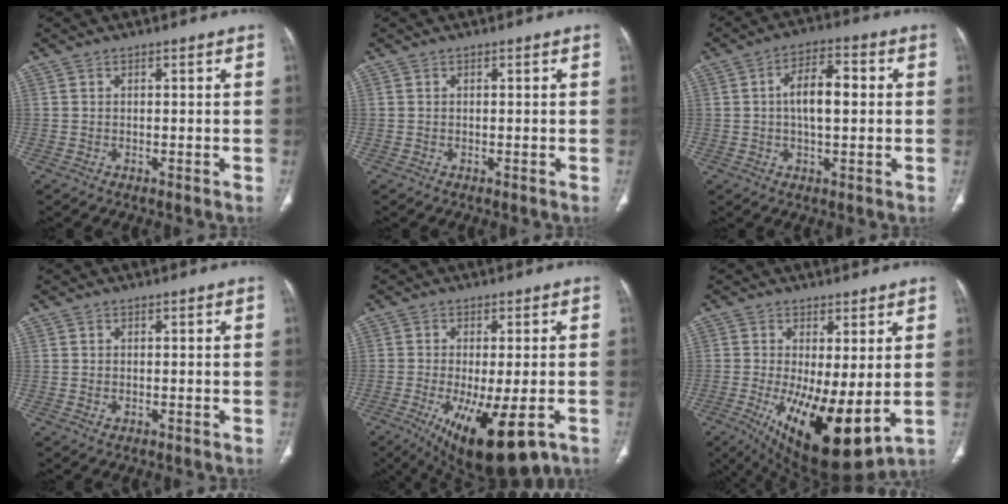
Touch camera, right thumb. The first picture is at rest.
{"total": 0.0}
{"total": 8.6, "force": [0.6, 3.9, 7.6], "torque": [-0.121, 0.016, 0.005]}
{"total": 0.6, "force": [-0.1, 0.5, 0.4], "torque": [-0.009, 0.001, 0.001]}
{"total": 14.8, "force": [-6.3, 4.9, 12.4], "torque": [-0.202, -0.021, -0.084]}
{"total": 16.5, "force": [-2.4, 6.1, 15.2], "torque": [-0.261, -0.033, -0.016]}